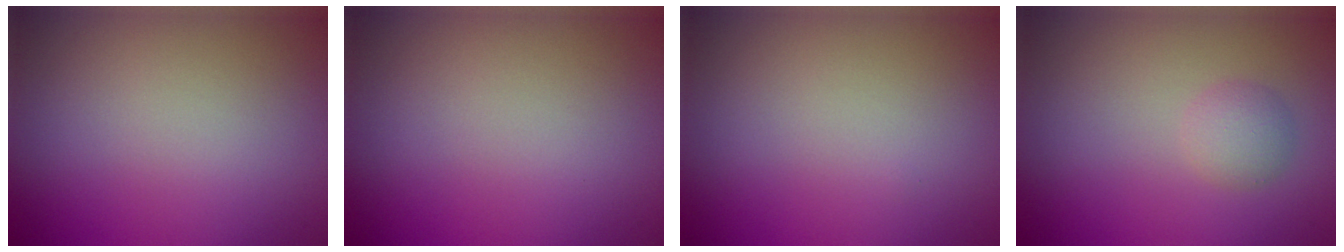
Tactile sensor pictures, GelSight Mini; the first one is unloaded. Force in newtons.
{"total": 0.0}
{"total": 0.0}
{"total": 1.7, "press": 1.7, "slide": 0.1}